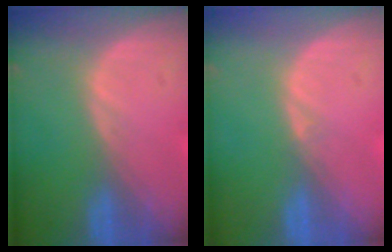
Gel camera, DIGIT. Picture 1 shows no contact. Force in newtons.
{"total": 0.6, "press": 0.4, "slide": 0.5}